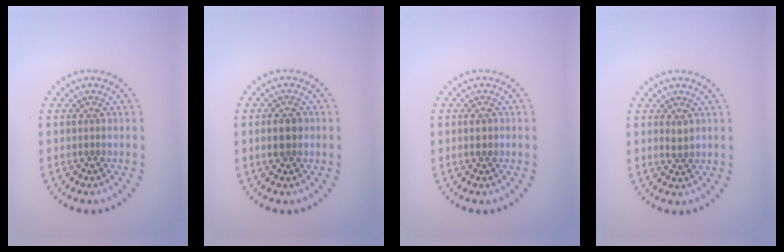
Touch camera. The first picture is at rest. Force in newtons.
{"total": 2.3, "press": 2.3, "slide": 0.1}
{"total": 1.1, "press": 1.0, "slide": 0.3}
{"total": 0.9, "press": 0.9, "slide": 0.2}